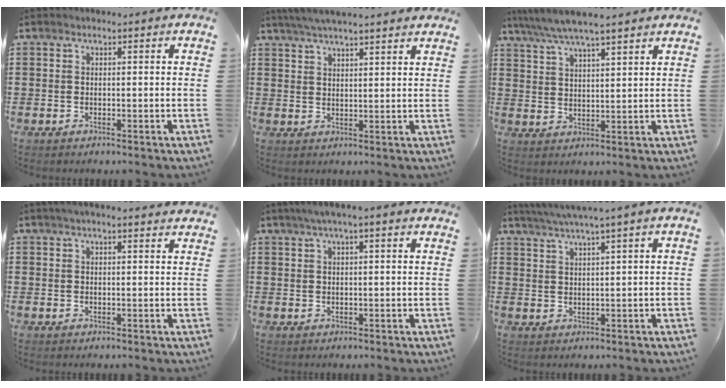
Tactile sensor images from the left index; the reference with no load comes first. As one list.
[{"total": 4.1, "force": [3.8, -0.2, 1.4], "torque": [-0.038, -0.006, 0.069]}, {"total": 5.3, "force": [4.6, 0.2, 2.5], "torque": [-0.063, -0.017, 0.081]}, {"total": 2.2, "force": [1.8, 0.2, 1.2], "torque": [-0.026, 0.005, 0.033]}, {"total": 2.6, "force": [1.5, 0.0, 2.2], "torque": [-0.044, 0.003, 0.025]}, {"total": 3.1, "force": [2.1, -0.6, 2.2], "torque": [-0.044, -0.005, 0.035]}]